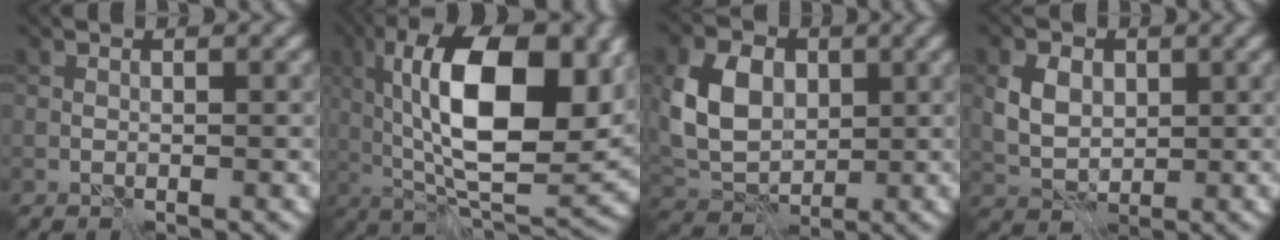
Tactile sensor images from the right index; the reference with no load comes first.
{"total": 14.8, "force": [3.1, 6.2, 13.1], "torque": [-0.214, 0.003, 0.044]}
{"total": 6.5, "force": [1.1, 4.9, 4.2], "torque": [-0.090, 0.005, 0.019]}
{"total": 4.1, "force": [0.8, 3.1, 2.5], "torque": [-0.053, 0.003, 0.009]}